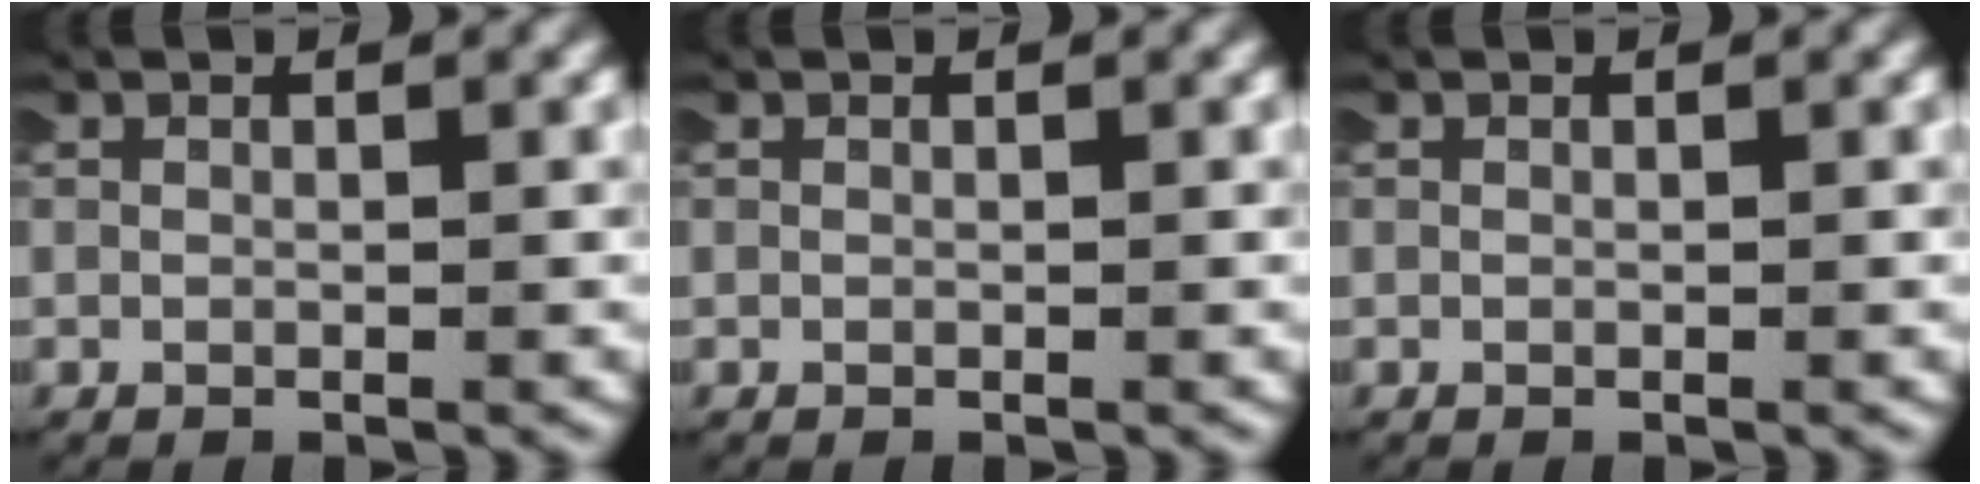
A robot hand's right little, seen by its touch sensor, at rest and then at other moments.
{"total": 0.0}
{"total": 0.0}